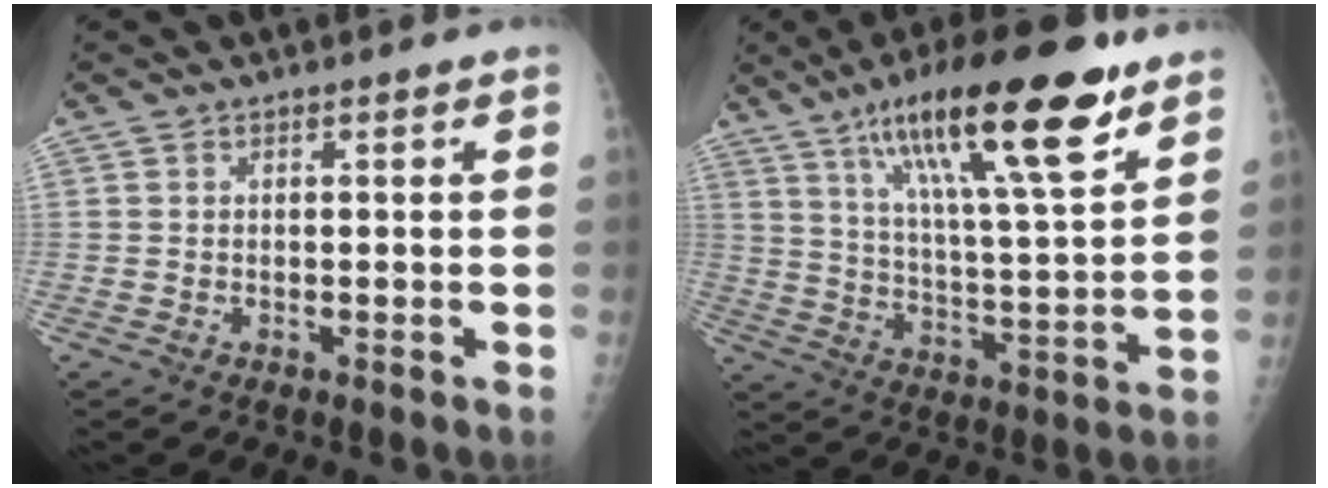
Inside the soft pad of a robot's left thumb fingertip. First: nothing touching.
{"total": 23.4, "force": [13.7, 5.5, 18.2], "torque": [-0.282, -0.038, 0.227]}